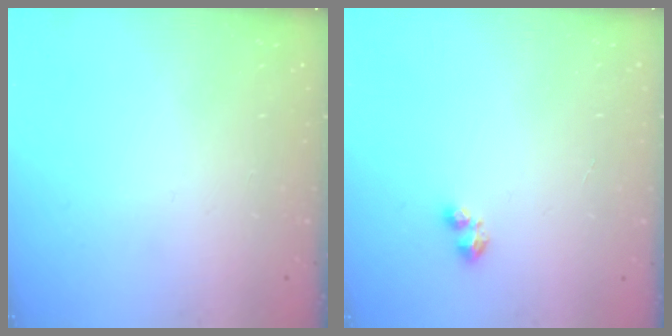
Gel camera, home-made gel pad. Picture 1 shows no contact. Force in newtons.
{"total": 2.3, "press": 2.3, "slide": 0.4}